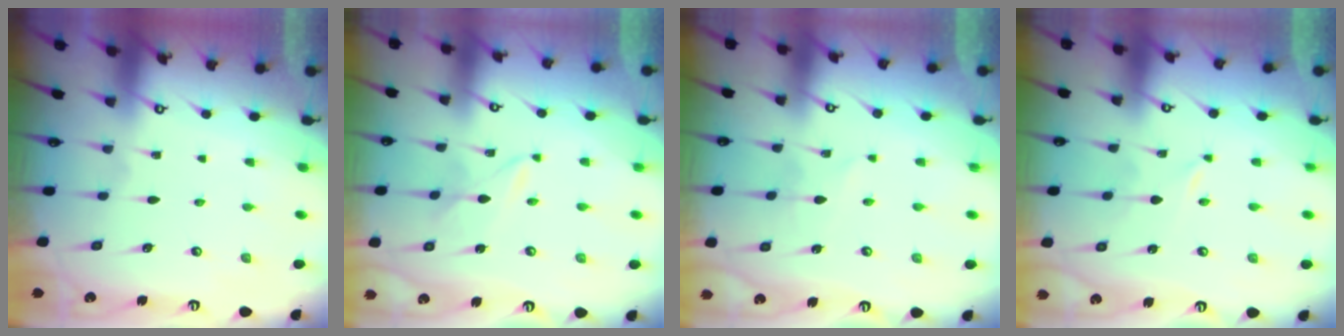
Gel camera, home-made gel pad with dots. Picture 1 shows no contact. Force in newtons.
{"total": 2.6, "press": 2.6, "slide": 0.2}
{"total": 1.5, "press": 1.5, "slide": 0.2}
{"total": 0.0}